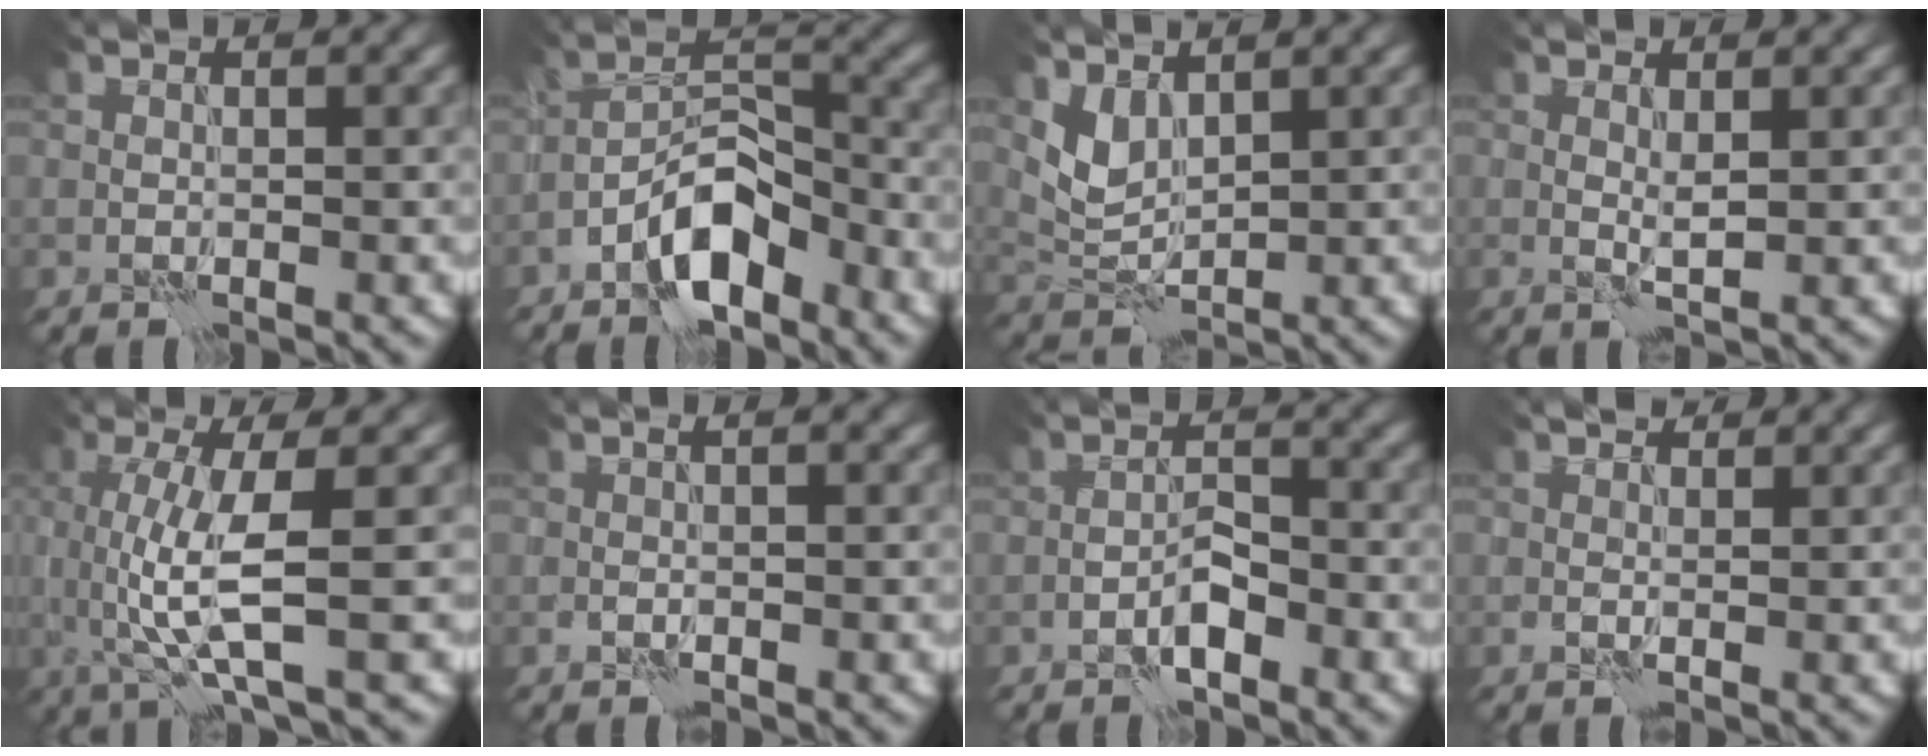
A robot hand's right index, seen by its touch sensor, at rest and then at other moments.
{"total": 6.1, "force": [-3.7, 2.6, 4.1], "torque": [-0.064, 0.014, -0.074]}
{"total": 3.0, "force": [2.2, 1.4, 1.6], "torque": [-0.041, -0.011, 0.050]}
{"total": 1.0, "force": [0.7, 0.0, 0.8], "torque": [-0.016, -0.004, 0.013]}
{"total": 6.4, "force": [0.1, 1.5, 6.2], "torque": [-0.118, -0.002, 0.004]}
{"total": 0.9, "force": [0.0, 0.1, 0.9], "torque": [-0.017, 0.004, -0.002]}
{"total": 2.1, "force": [-1.4, 0.7, 1.5], "torque": [-0.023, 0.009, -0.027]}
{"total": 1.7, "force": [1.0, 1.0, 1.0], "torque": [-0.018, -0.001, 0.011]}